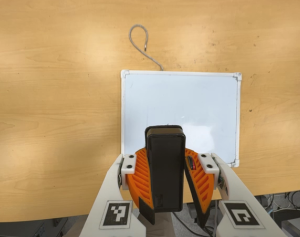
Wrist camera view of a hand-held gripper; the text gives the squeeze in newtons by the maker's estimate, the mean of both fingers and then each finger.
{"total": 9.6, "left": 9.6, "right": 9.7}